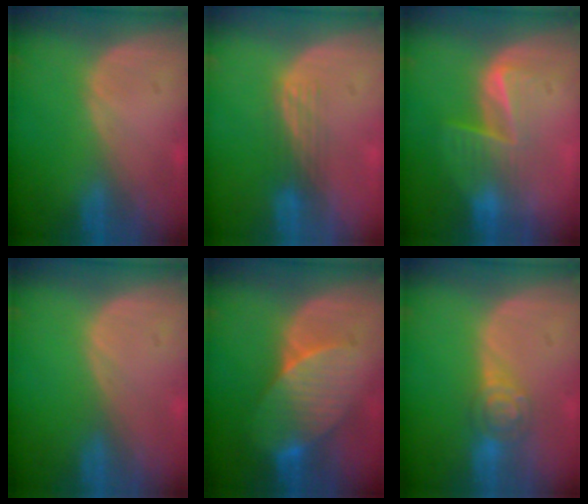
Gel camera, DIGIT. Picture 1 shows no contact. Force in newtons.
{"total": 3.0, "press": 2.7, "slide": 1.3}
{"total": 6.7, "press": 5.5, "slide": 3.7}
{"total": 0.0}
{"total": 7.3, "press": 7.2, "slide": 1.2}
{"total": 4.6, "press": 4.5, "slide": 0.8}